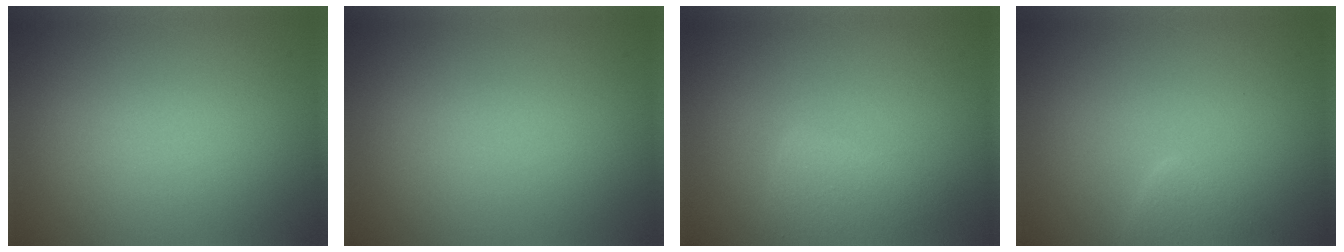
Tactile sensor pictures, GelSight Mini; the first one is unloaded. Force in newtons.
{"total": 0.0}
{"total": 2.8, "press": 2.8, "slide": 0.2}
{"total": 1.9, "press": 1.9, "slide": 0.0}